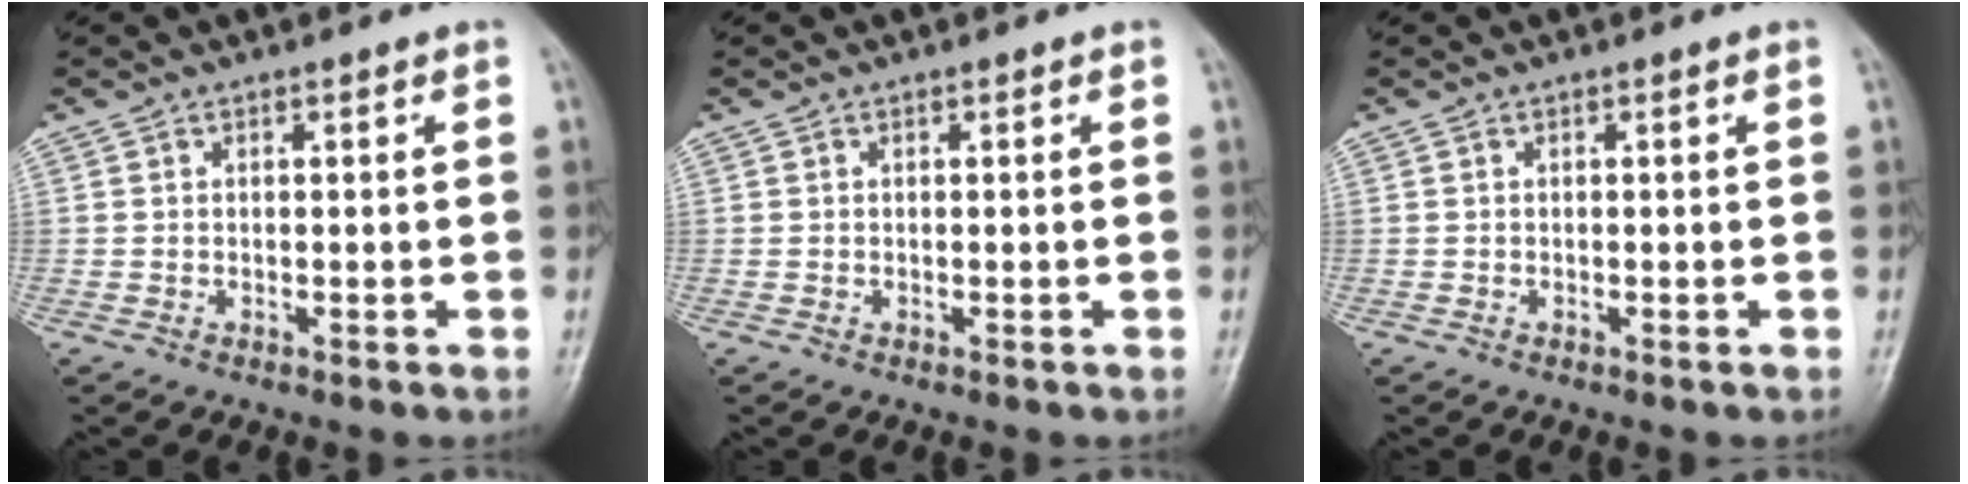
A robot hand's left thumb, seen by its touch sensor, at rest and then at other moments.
{"total": 0.0}
{"total": 0.0}